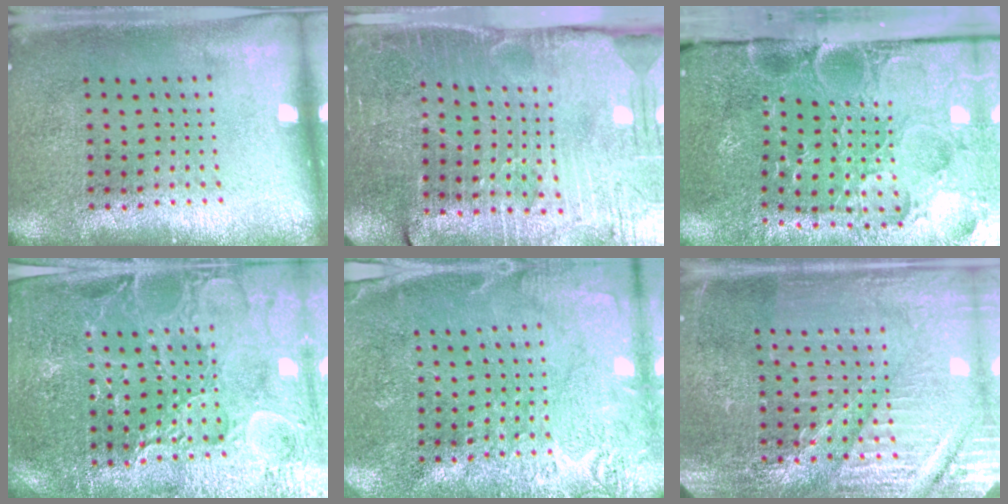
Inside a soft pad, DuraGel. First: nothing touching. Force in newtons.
{"total": 3.6, "press": 3.6, "slide": 0.4}
{"total": 4.4, "press": 3.8, "slide": 2.1}
{"total": 4.3, "press": 4.1, "slide": 1.3}
{"total": 2.8, "press": 2.8, "slide": 0.1}
{"total": 4.2, "press": 4.1, "slide": 1.2}